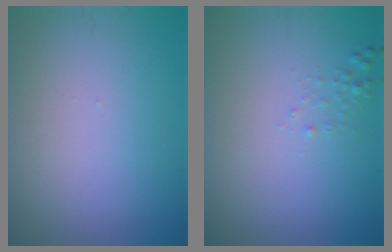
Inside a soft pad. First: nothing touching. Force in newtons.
{"total": 0.6, "press": 0.6, "slide": 0.0}